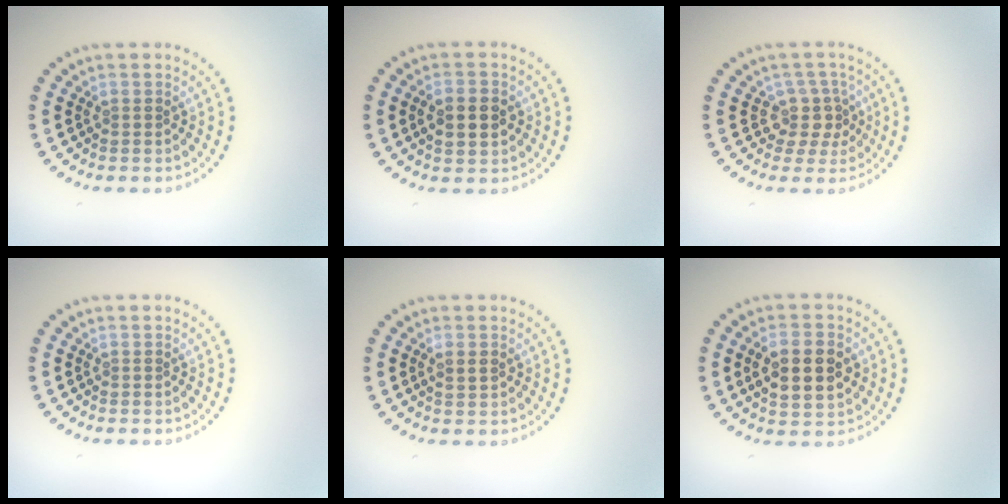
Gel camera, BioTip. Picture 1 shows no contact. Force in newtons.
{"total": 3.9, "press": 3.9, "slide": 0.2}
{"total": 2.7, "press": 2.0, "slide": 1.8}
{"total": 0.0}
{"total": 0.8, "press": 0.8, "slide": 0.1}
{"total": 5.1, "press": 5.1, "slide": 0.4}